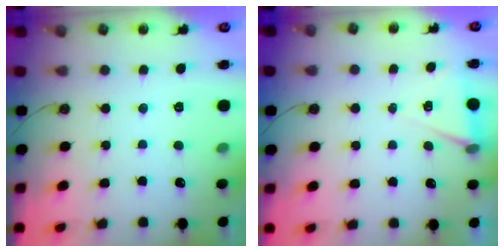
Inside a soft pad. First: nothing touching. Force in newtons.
{"total": 5.7, "press": 3.3, "slide": 4.6}